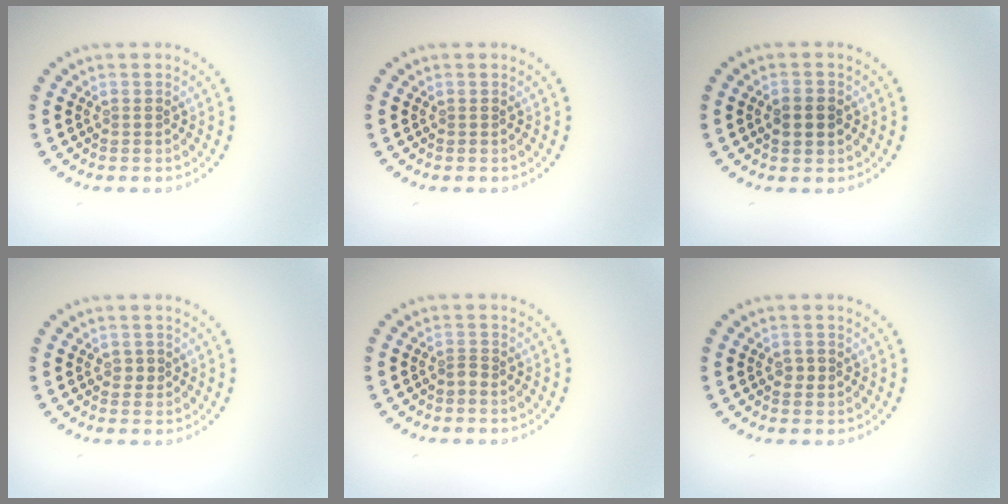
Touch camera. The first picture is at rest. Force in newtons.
{"total": 0.0}
{"total": 2.7, "press": 2.7, "slide": 0.1}
{"total": 0.9, "press": 0.9, "slide": 0.2}
{"total": 0.9, "press": 0.5, "slide": 0.7}
{"total": 1.0, "press": 1.0, "slide": 0.2}